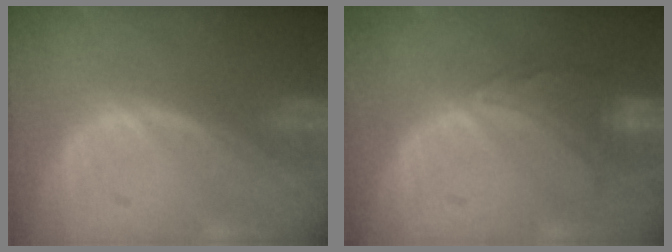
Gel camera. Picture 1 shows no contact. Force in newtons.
{"total": 5.5, "press": 5.5, "slide": 0.4}